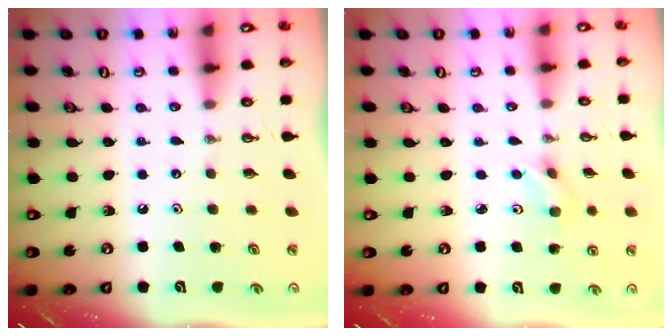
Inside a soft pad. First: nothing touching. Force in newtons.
{"total": 2.2, "press": 2.2, "slide": 0.1}